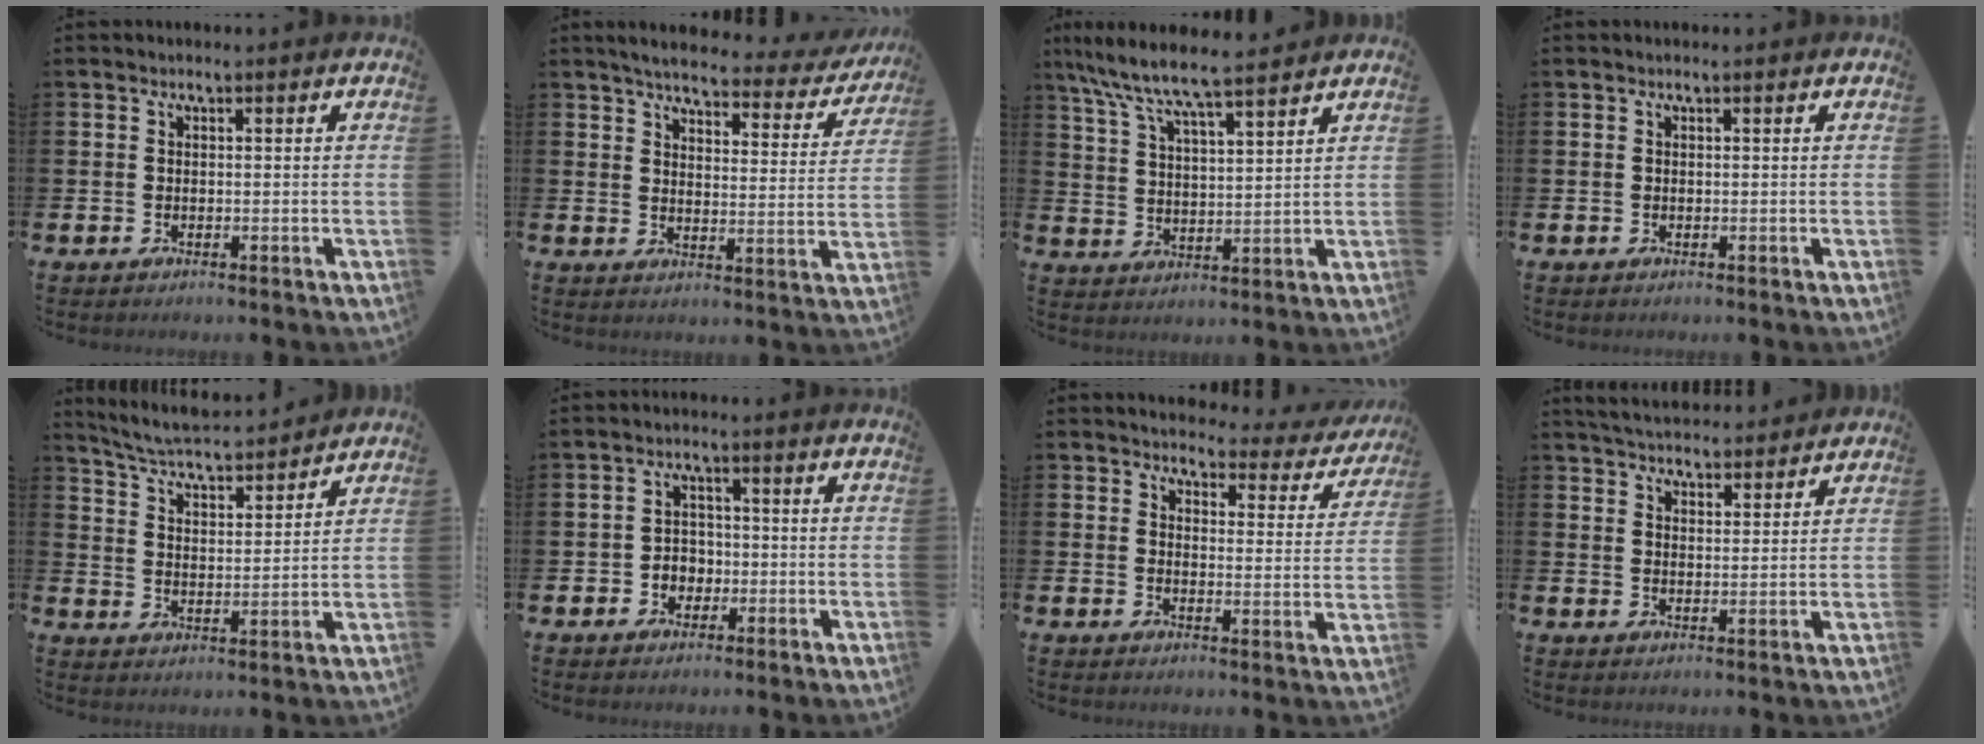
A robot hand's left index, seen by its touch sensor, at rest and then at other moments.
{"total": 4.3, "force": [3.9, 0.9, 1.5], "torque": [-0.044, -0.027, 0.059]}
{"total": 7.7, "force": [7.2, 0.7, 2.8], "torque": [-0.085, -0.040, 0.126]}
{"total": 0.0}
{"total": 5.6, "force": [5.5, 0.3, 1.3], "torque": [-0.050, -0.039, 0.094]}
{"total": 2.9, "force": [-1.0, 2.5, 1.0], "torque": [-0.024, 0.007, -0.025]}
{"total": 2.9, "force": [2.7, 1.2, 0.4], "torque": [-0.014, -0.028, 0.036]}
{"total": 4.8, "force": [4.8, 0.7, 0.2], "torque": [-0.015, -0.028, 0.085]}